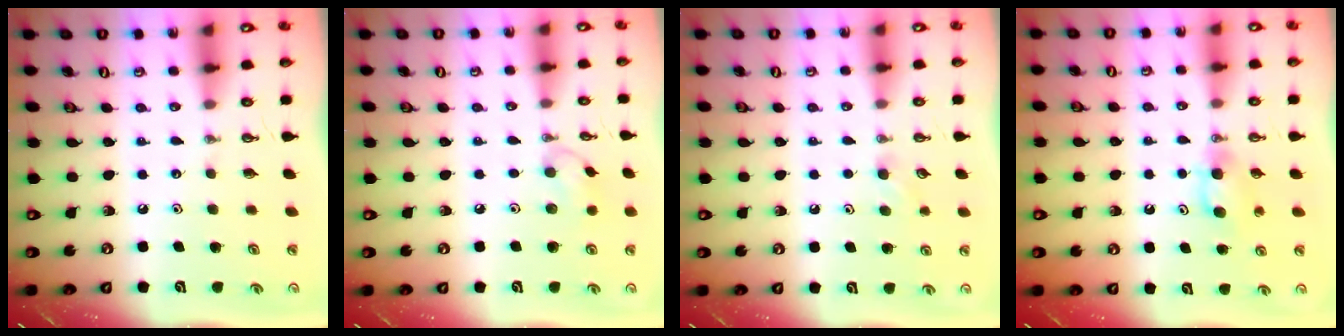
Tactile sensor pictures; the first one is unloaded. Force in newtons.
{"total": 7.4, "press": 7.2, "slide": 1.7}
{"total": 4.3, "press": 4.1, "slide": 1.3}
{"total": 5.2, "press": 5.2, "slide": 0.2}